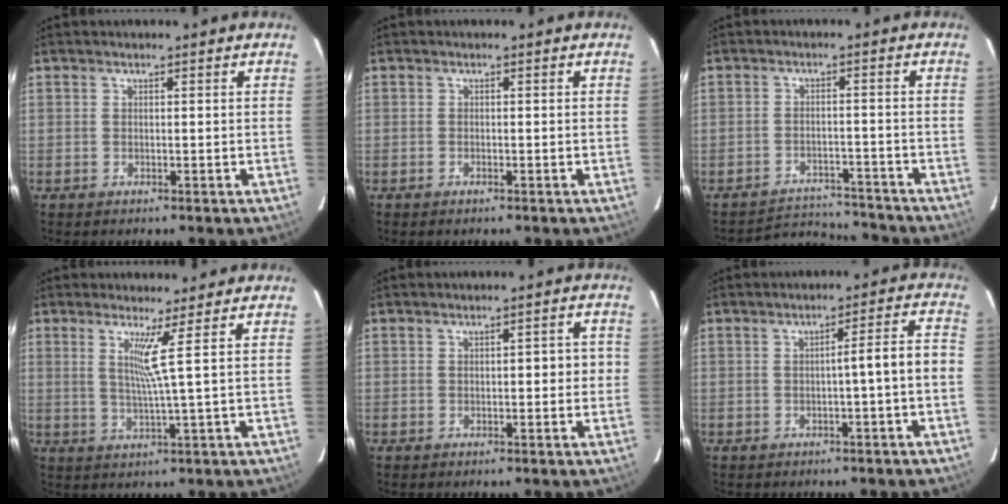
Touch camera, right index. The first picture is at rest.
{"total": 0.5, "force": [-0.4, 0.1, 0.3], "torque": [-0.010, -0.002, -0.005]}
{"total": 7.3, "force": [-7.1, 0.9, -1.4], "torque": [0.018, 0.018, -0.105]}
{"total": 4.2, "force": [1.4, -1.9, 3.4], "torque": [-0.066, -0.015, 0.032]}
{"total": 2.7, "force": [-0.1, 1.2, 2.4], "torque": [-0.024, 0.017, -0.002]}
{"total": 4.5, "force": [-1.3, -0.3, 4.4], "torque": [-0.053, 0.017, -0.018]}